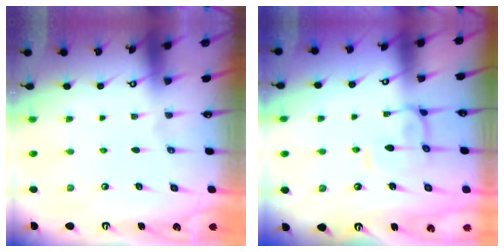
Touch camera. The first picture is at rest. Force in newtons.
{"total": 0.7, "press": 0.4, "slide": 0.5}